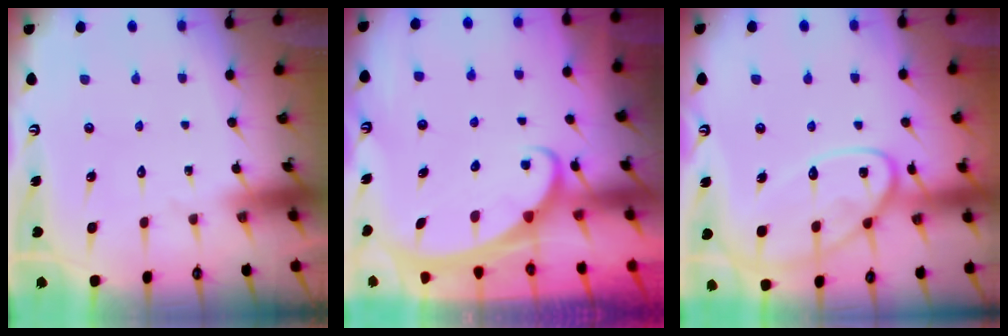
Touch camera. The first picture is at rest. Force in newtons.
{"total": 2.1, "press": 2.1, "slide": 0.2}
{"total": 13.8, "press": 13.8, "slide": 1.2}